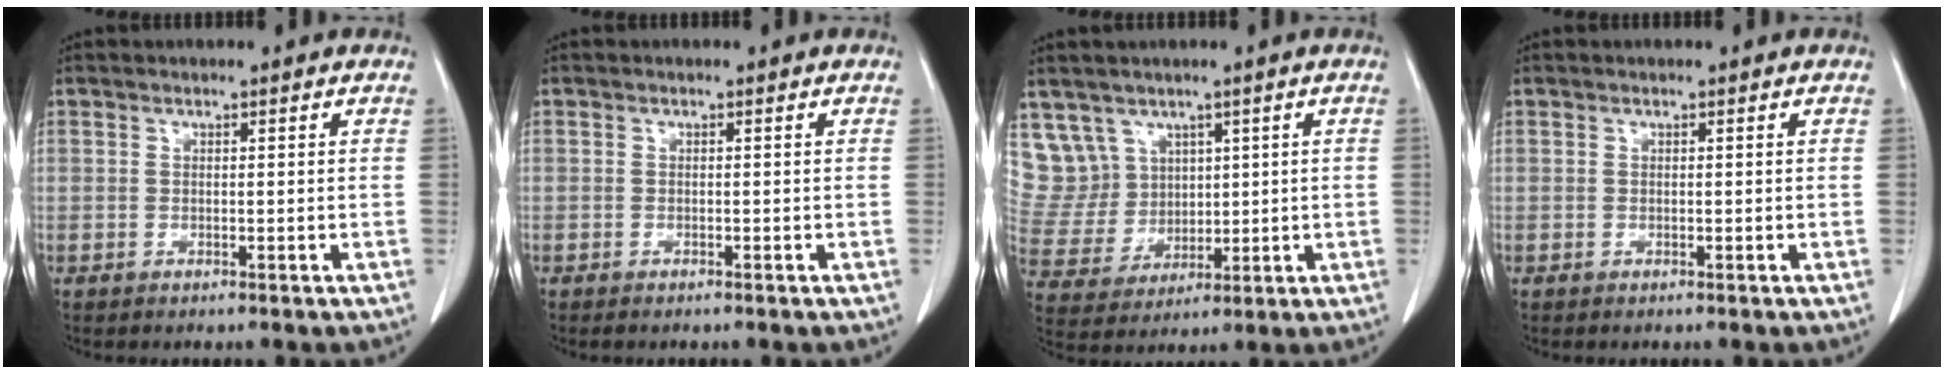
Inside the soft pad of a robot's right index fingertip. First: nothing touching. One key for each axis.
{"total": 0.0}
{"total": 8.7, "fx": 5.0, "fy": 7.1, "fz": 0.4, "tx": -0.020, "ty": 0.030, "tz": 0.116}
{"total": 0.0}